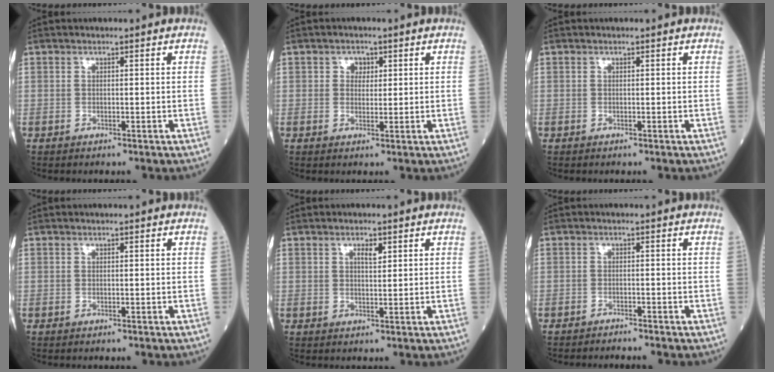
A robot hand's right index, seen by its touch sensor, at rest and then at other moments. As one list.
[{"total": 1.9, "force": [0.7, 1.5, 0.9], "torque": [-0.009, 0.001, 0.008]}, {"total": 0.0}, {"total": 0.0}, {"total": 1.8, "force": [0.9, 0.5, 1.5], "torque": [-0.025, -0.001, 0.015]}, {"total": 2.0, "force": [-2.0, -0.3, 0.2], "torque": [-0.001, -0.003, -0.029]}]